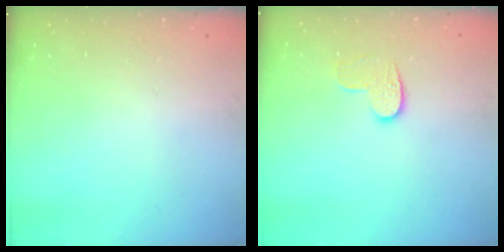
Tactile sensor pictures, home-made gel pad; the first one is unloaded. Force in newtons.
{"total": 6.1, "press": 6.1, "slide": 0.5}